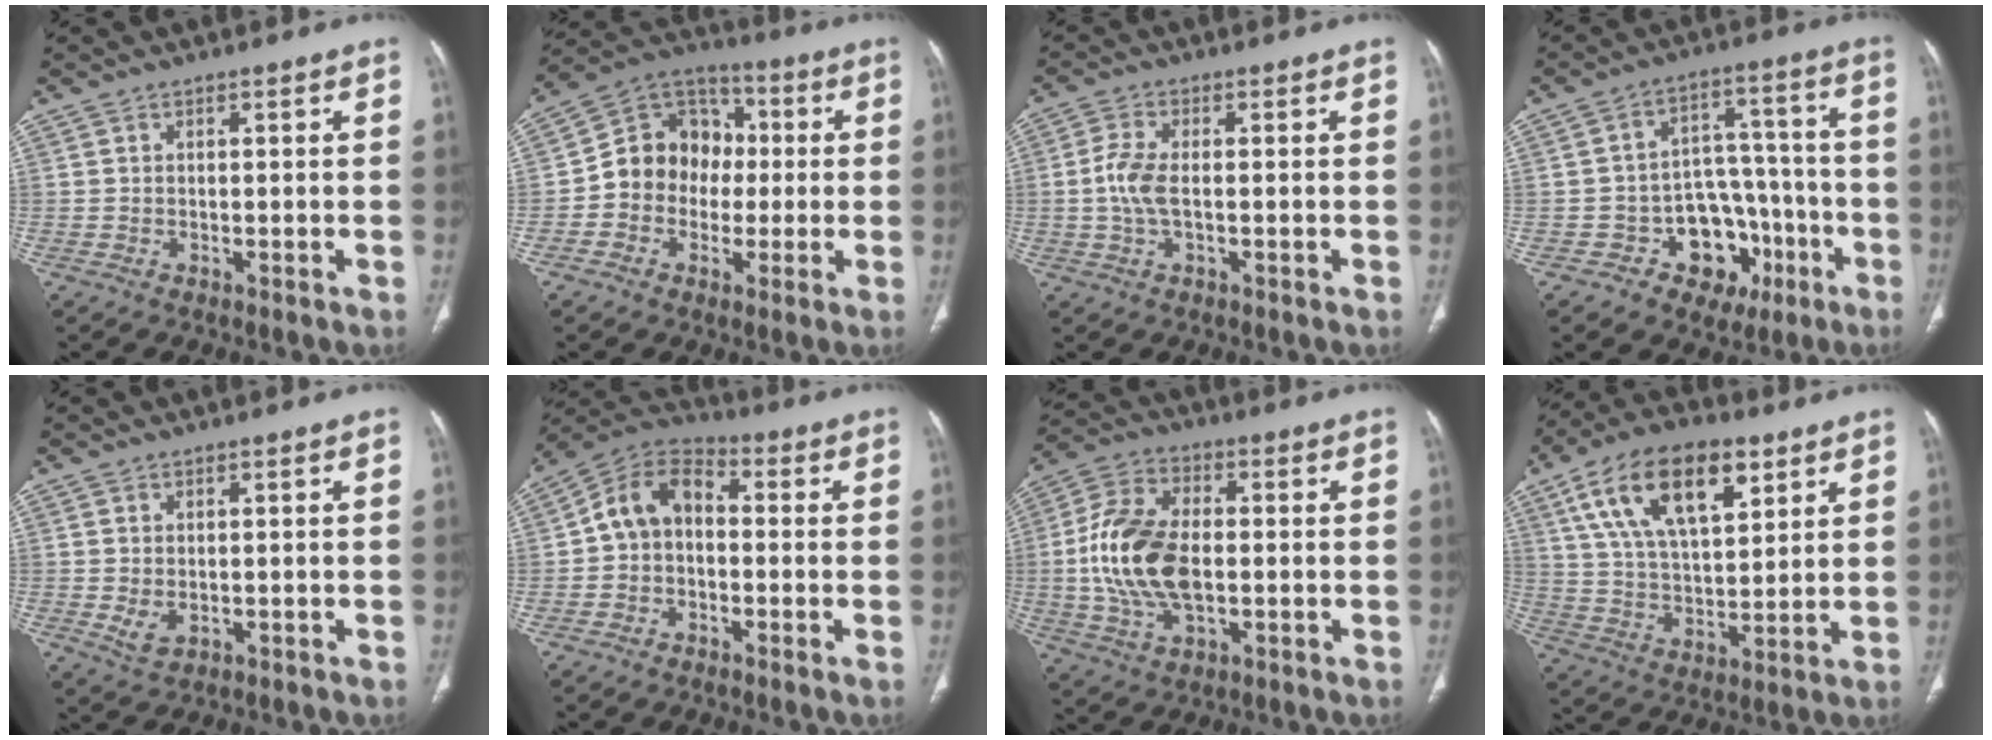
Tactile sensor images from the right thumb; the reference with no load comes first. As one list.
[{"total": 13.1, "force": [-0.8, 11.3, 6.5], "torque": [-0.064, 0.036, -0.026]}, {"total": 5.5, "force": [-0.4, 2.4, 4.9], "torque": [-0.124, 0.005, -0.012]}, {"total": 13.1, "force": [-5.5, 9.9, 6.7], "torque": [-0.040, 0.059, -0.071]}, {"total": 2.7, "force": [-0.2, 1.8, 2.0], "torque": [-0.040, -0.005, 0.006]}, {"total": 9.6, "force": [-0.2, 7.2, 6.3], "torque": [-0.095, 0.034, -0.023]}, {"total": 16.3, "force": [-0.9, 9.4, 13.4], "torque": [-0.270, 0.012, -0.016]}, {"total": 19.6, "force": [9.3, 9.7, 14.3], "torque": [-0.227, -0.019, 0.167]}]